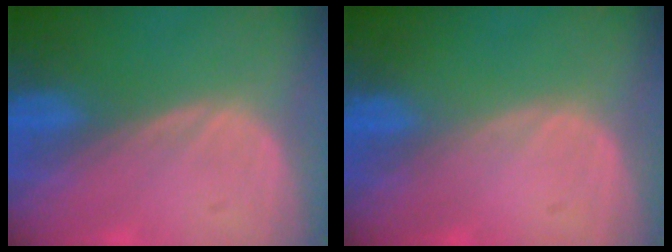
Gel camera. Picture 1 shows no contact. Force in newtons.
{"total": 0.0}